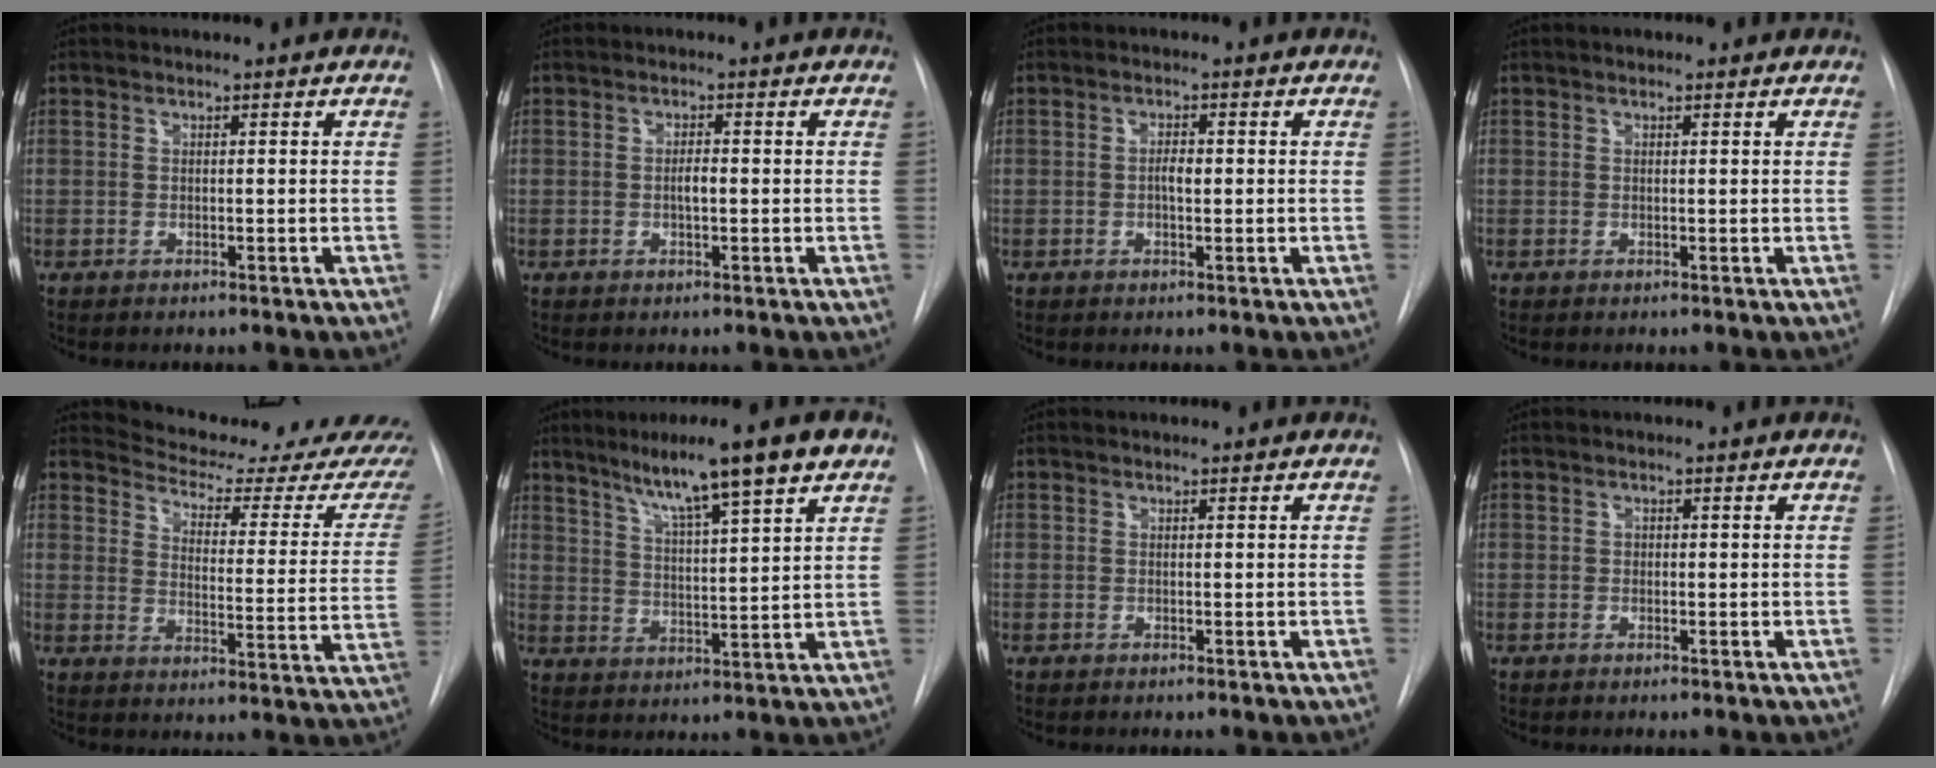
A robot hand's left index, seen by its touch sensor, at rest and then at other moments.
{"total": 1.7, "force": [-0.3, 0.5, 1.6], "torque": [-0.027, 0.002, -0.005]}
{"total": 1.9, "force": [-0.2, 0.7, 1.7], "torque": [-0.028, 0.003, -0.004]}
{"total": 0.8, "force": [0.4, 0.4, 0.6], "torque": [-0.014, 0.004, 0.003]}
{"total": 19.0, "force": [18.2, 1.7, 5.0], "torque": [-0.063, -0.086, 0.211]}
{"total": 13.1, "force": [8.6, 0.1, 9.8], "torque": [-0.150, 0.014, 0.130]}
{"total": 0.0}
{"total": 0.5, "force": [-0.1, 0.5, 0.2], "torque": [0.002, 0.002, -0.003]}